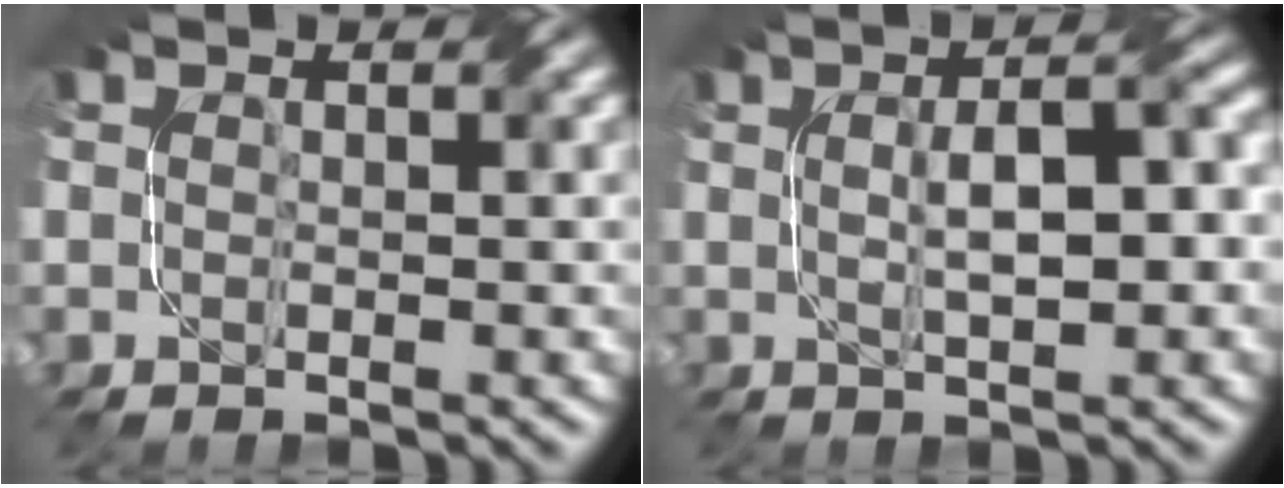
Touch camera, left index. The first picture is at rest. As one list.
[{"total": 5.1, "force": [0.5, 1.5, 4.8], "torque": [-0.070, 0.011, 0.004]}]